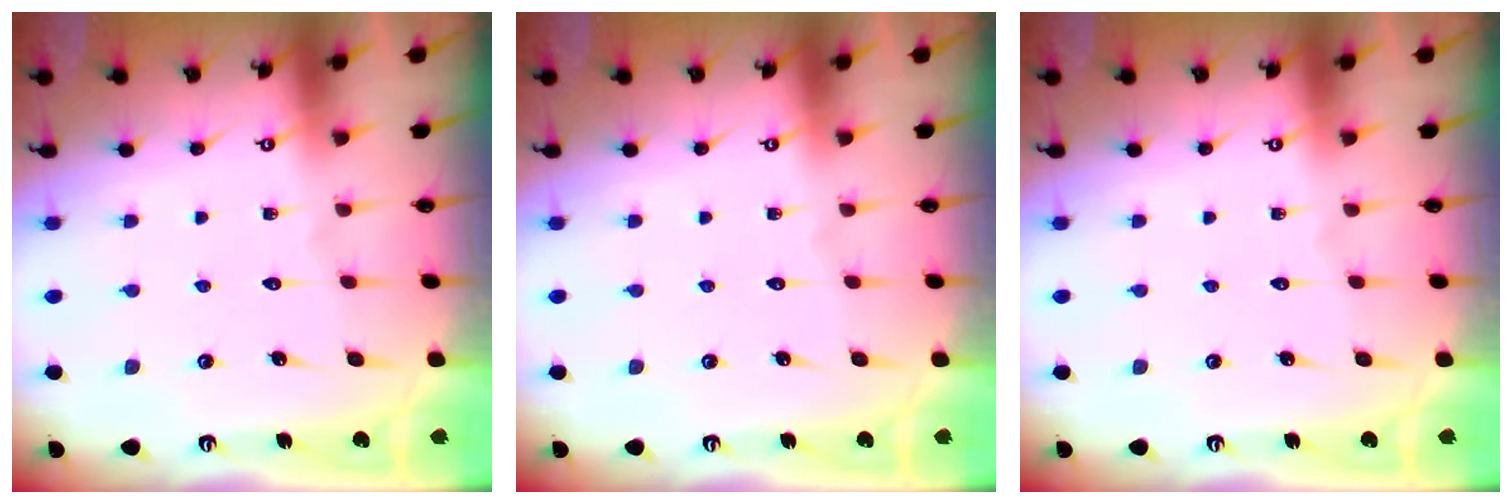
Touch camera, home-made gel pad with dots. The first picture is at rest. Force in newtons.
{"total": 0.0}
{"total": 0.0}